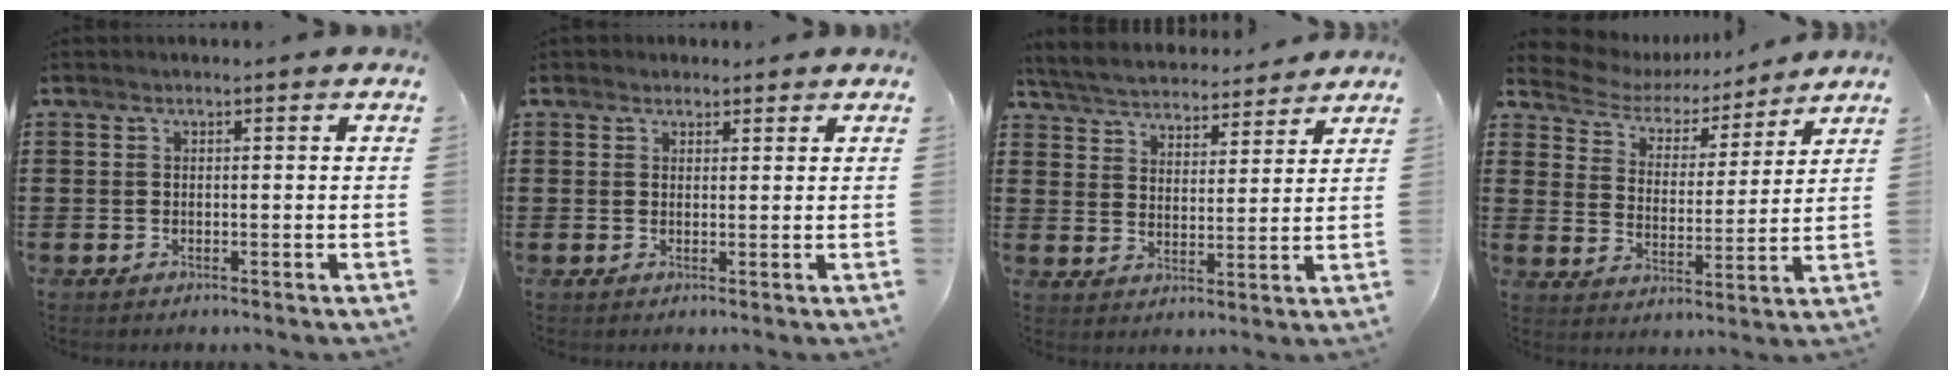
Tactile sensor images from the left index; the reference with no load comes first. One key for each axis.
{"total": 1.6, "fx": 1.3, "fy": 0.8, "fz": 0.1, "tx": -0.006, "ty": 0.005, "tz": 0.027}
{"total": 4.8, "fx": 4.7, "fy": 0.3, "fz": 0.3, "tx": -0.032, "ty": -0.029, "tz": 0.082}
{"total": 5.7, "fx": 5.4, "fy": 1.7, "fz": 0.9, "tx": -0.051, "ty": -0.035, "tz": 0.091}